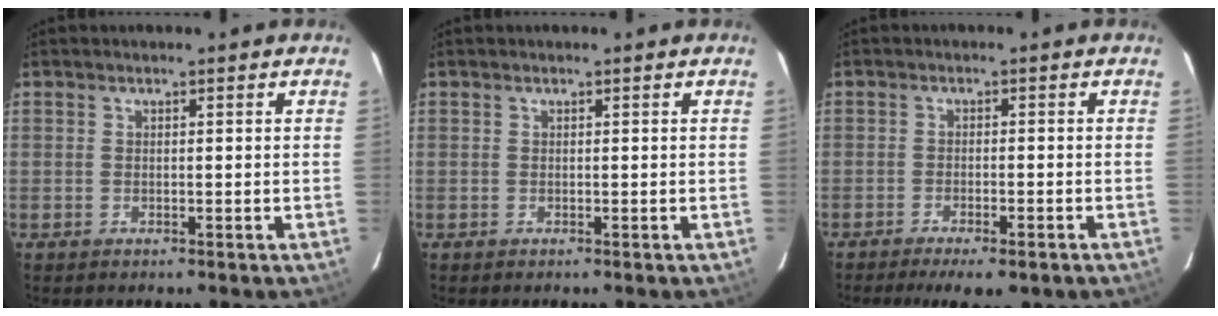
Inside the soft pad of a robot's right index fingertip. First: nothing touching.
{"total": 0.0}
{"total": 8.1, "force": [-6.0, 2.2, 4.9], "torque": [-0.110, -0.024, -0.089]}